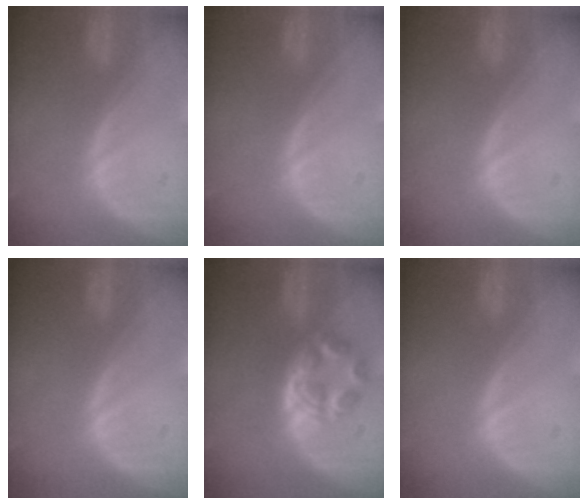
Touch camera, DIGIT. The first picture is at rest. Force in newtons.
{"total": 0.0}
{"total": 0.0}
{"total": 0.0}
{"total": 6.1, "press": 5.1, "slide": 3.3}
{"total": 0.0}